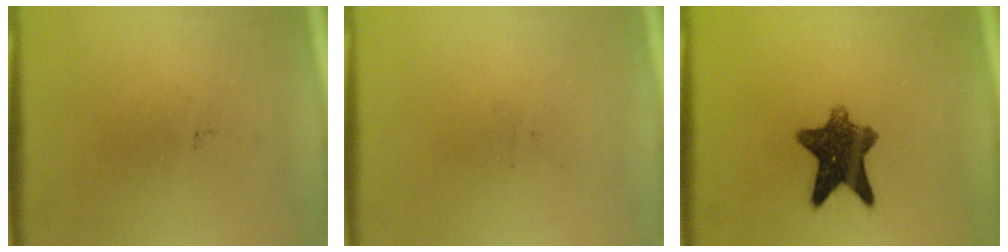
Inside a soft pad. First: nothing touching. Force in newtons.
{"total": 0.0}
{"total": 9.5}